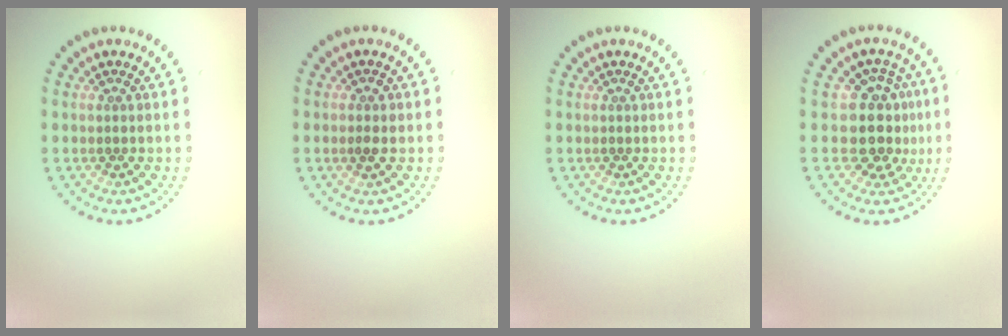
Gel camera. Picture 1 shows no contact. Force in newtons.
{"total": 1.2, "press": 1.2, "slide": 0.1}
{"total": 0.0}
{"total": 3.9, "press": 3.2, "slide": 2.4}